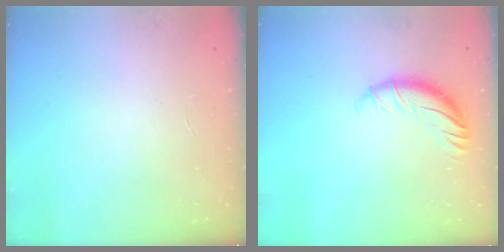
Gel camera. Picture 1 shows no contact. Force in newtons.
{"total": 9.6, "press": 9.5, "slide": 1.1}